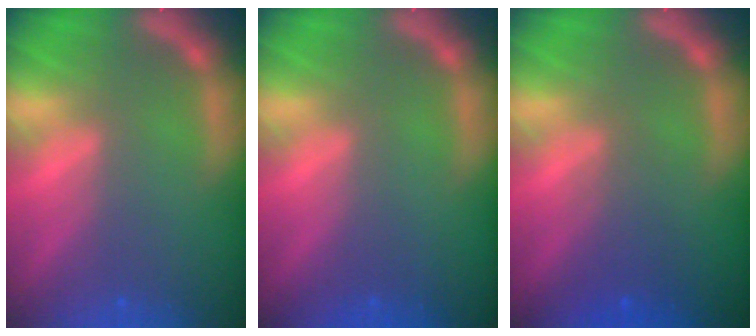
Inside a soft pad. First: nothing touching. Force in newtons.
{"total": 0.0}
{"total": 2.5}